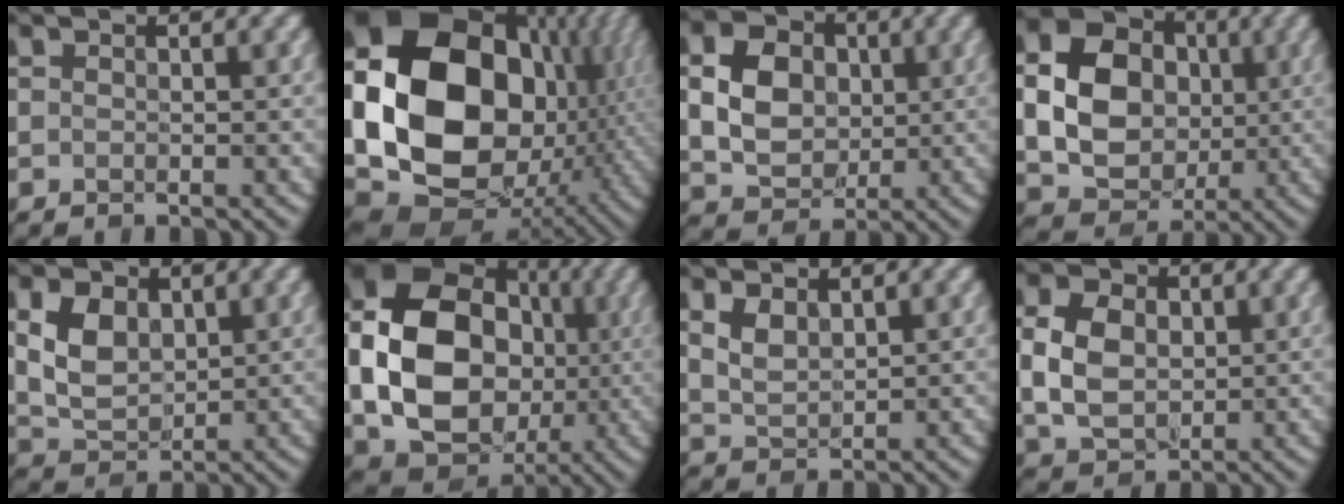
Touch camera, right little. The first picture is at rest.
{"total": 21.0, "force": [0.8, 16.3, 13.2], "torque": [-0.309, -0.016, 0.051]}
{"total": 5.9, "force": [0.0, 4.7, 3.5], "torque": [-0.085, -0.002, -0.005]}
{"total": 11.7, "force": [0.1, 9.7, 6.5], "torque": [-0.140, -0.003, 0.007]}
{"total": 4.3, "force": [0.4, 3.0, 3.0], "torque": [-0.067, -0.007, 0.010]}
{"total": 15.4, "force": [-1.1, 12.0, 9.6], "torque": [-0.201, -0.013, -0.020]}
{"total": 1.9, "force": [0.6, 1.1, 1.4], "torque": [-0.035, -0.006, 0.017]}
{"total": 5.4, "force": [-0.1, 4.0, 3.7], "torque": [-0.085, 0.000, -0.002]}